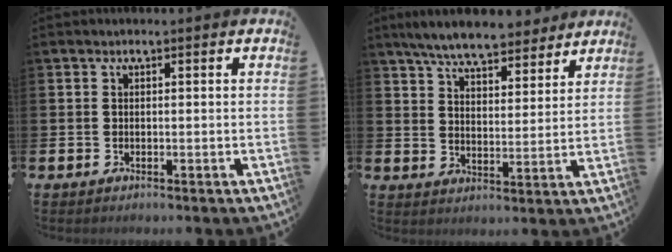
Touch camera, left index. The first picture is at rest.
{"total": 7.6, "force": [7.1, 1.5, 2.3], "torque": [-0.061, -0.037, 0.125]}